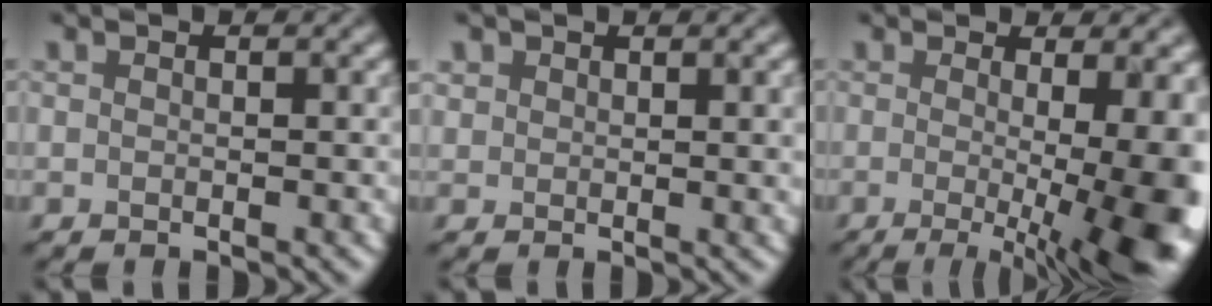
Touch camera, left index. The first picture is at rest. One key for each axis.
{"total": 2.2, "fx": 1.2, "fy": 1.4, "fz": 1.3, "tx": -0.024, "ty": 0.000, "tz": 0.022}
{"total": 13.9, "fx": -1.6, "fy": 4.5, "fz": 13.0, "tx": -0.116, "ty": -0.007, "tz": -0.019}